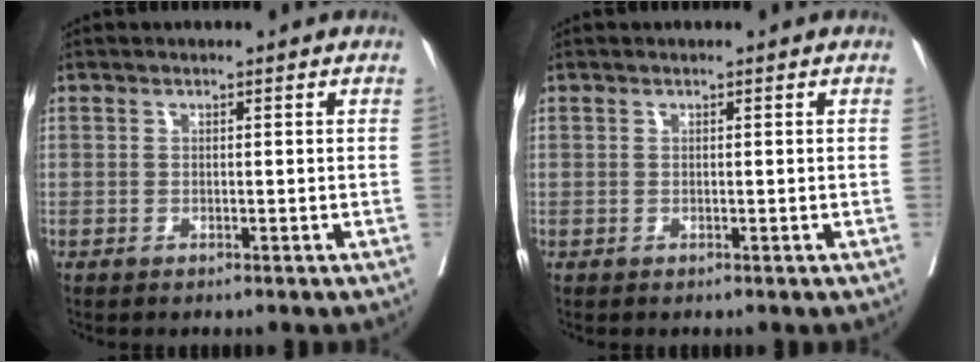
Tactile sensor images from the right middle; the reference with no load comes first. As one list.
[{"total": 0.0}]